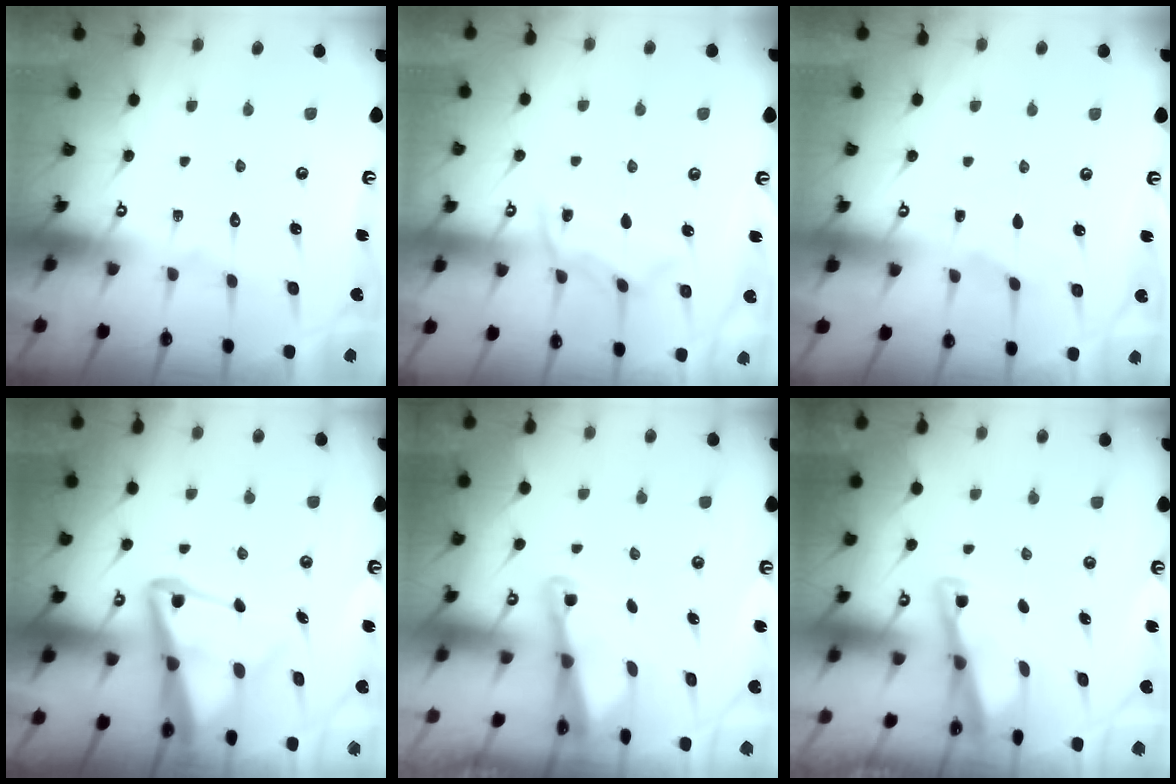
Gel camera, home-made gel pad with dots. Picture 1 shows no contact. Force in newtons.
{"total": 6.8, "press": 6.7, "slide": 0.8}
{"total": 1.4, "press": 1.3, "slide": 0.2}
{"total": 8.7, "press": 8.6, "slide": 1.0}
{"total": 2.3, "press": 2.2, "slide": 0.3}
{"total": 2.9, "press": 2.9, "slide": 0.4}